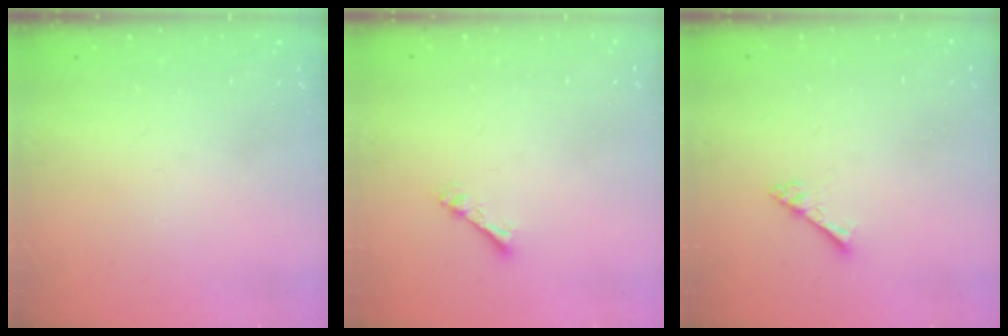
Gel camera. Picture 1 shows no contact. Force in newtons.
{"total": 2.4, "press": 2.4, "slide": 0.4}
{"total": 2.7, "press": 2.7, "slide": 0.2}